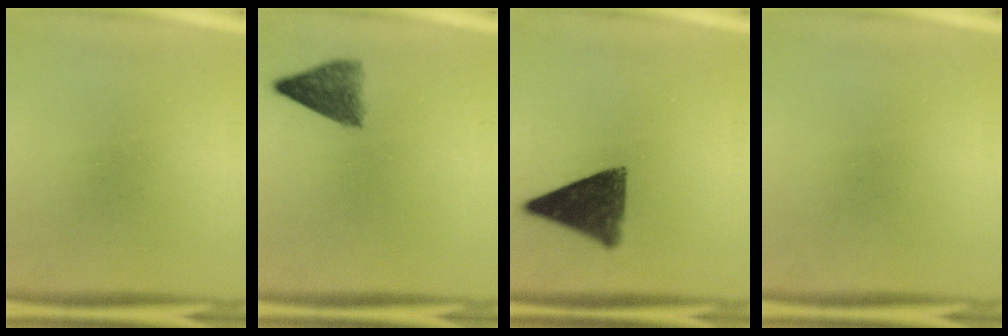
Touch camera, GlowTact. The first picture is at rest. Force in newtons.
{"total": 5.0}
{"total": 11.1}
{"total": 0.0}